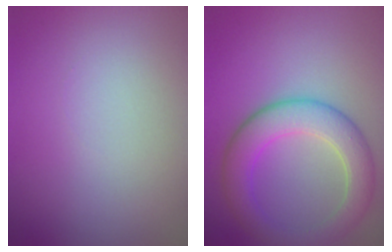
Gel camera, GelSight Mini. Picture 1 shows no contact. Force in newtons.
{"total": 5.6, "press": 5.6, "slide": 0.3}